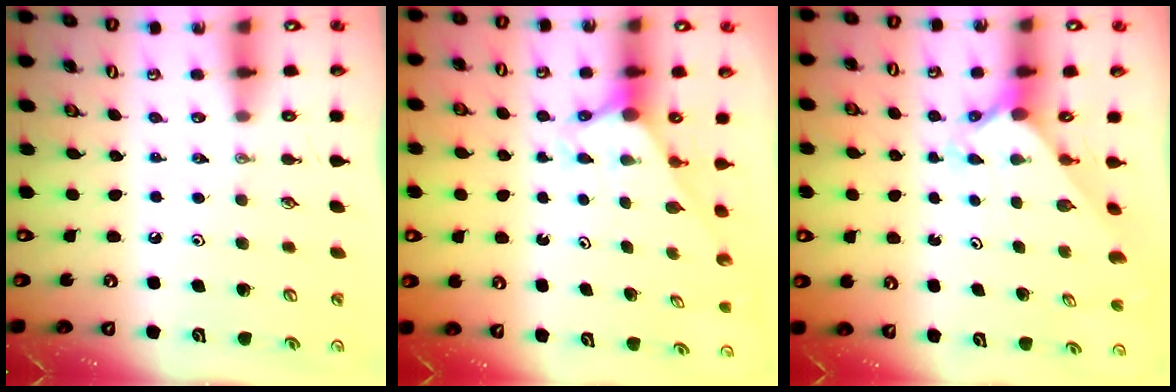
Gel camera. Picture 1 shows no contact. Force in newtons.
{"total": 2.8, "press": 2.8, "slide": 0.1}
{"total": 2.4, "press": 2.3, "slide": 0.2}